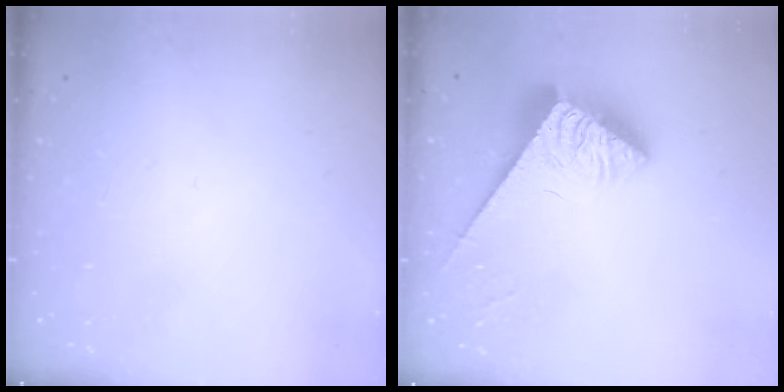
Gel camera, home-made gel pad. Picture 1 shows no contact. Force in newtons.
{"total": 5.1, "press": 5.1, "slide": 0.2}